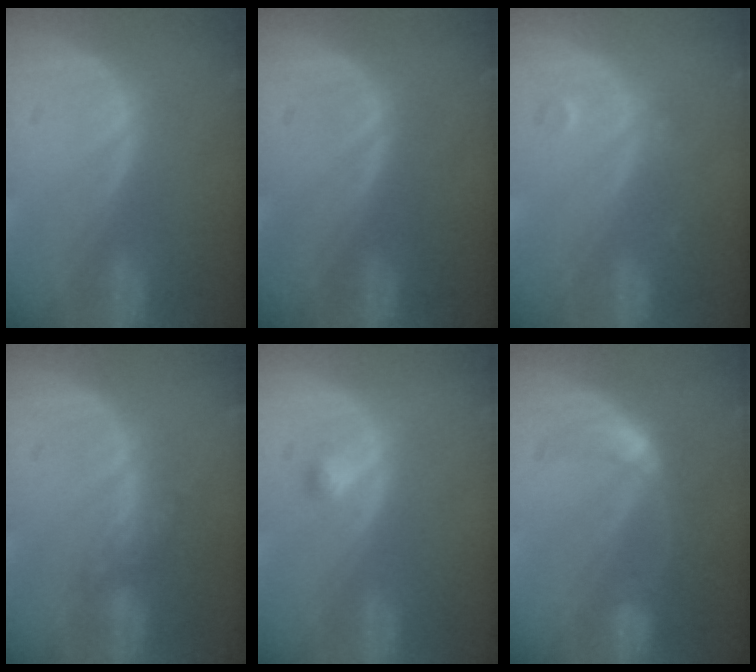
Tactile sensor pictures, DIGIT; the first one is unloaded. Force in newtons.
{"total": 0.0}
{"total": 1.5, "press": 1.5, "slide": 0.1}
{"total": 4.7, "press": 4.2, "slide": 2.1}
{"total": 1.3, "press": 1.2, "slide": 0.1}
{"total": 5.6, "press": 5.0, "slide": 2.5}